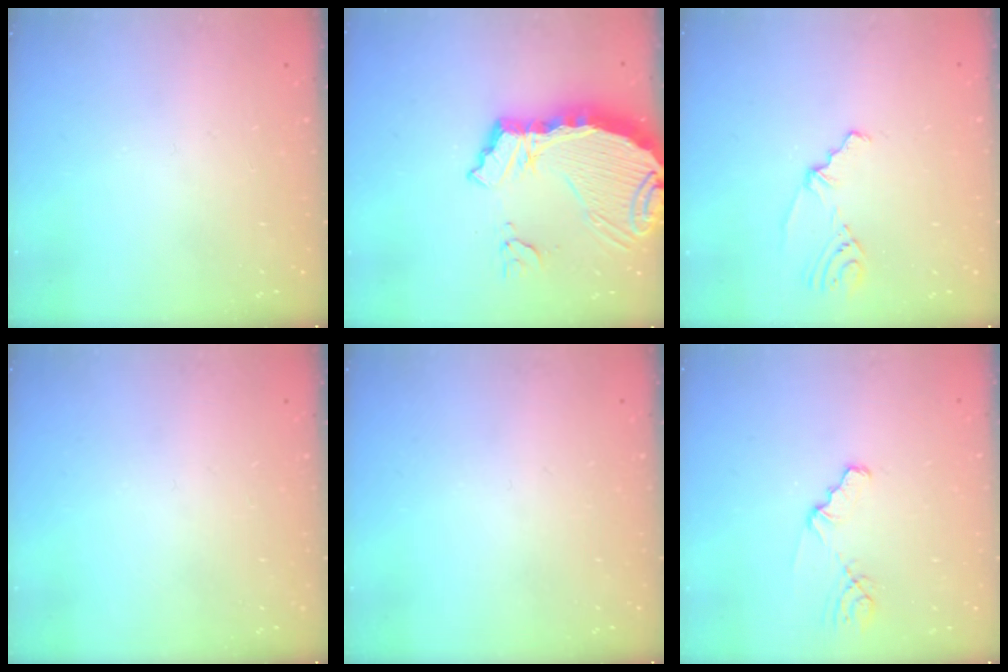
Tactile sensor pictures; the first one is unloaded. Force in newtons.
{"total": 12.9, "press": 12.8, "slide": 1.1}
{"total": 2.3, "press": 1.9, "slide": 1.4}
{"total": 0.0}
{"total": 0.0}
{"total": 2.1, "press": 2.1, "slide": 0.2}